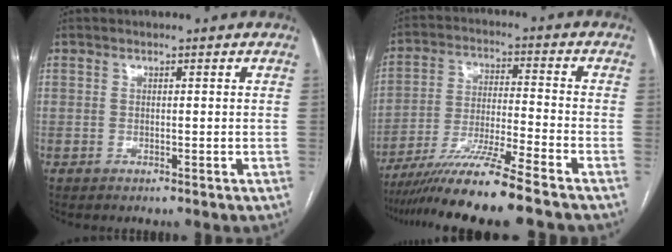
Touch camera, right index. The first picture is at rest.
{"total": 12.7, "force": [-10.2, -1.6, 7.3], "torque": [-0.123, -0.031, -0.179]}